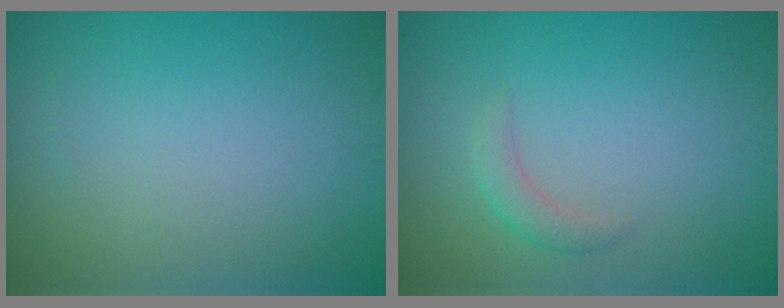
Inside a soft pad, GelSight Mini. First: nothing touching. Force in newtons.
{"total": 1.6, "press": 1.6, "slide": 0.0}